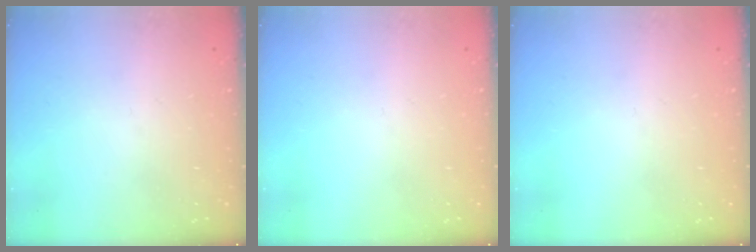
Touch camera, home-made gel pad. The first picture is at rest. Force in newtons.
{"total": 0.0}
{"total": 0.0}